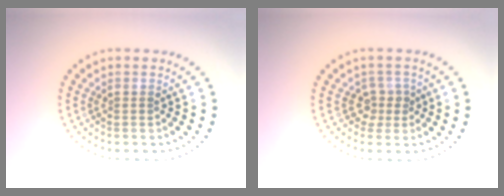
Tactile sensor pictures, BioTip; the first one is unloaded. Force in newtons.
{"total": 1.8, "press": 1.4, "slide": 1.1}